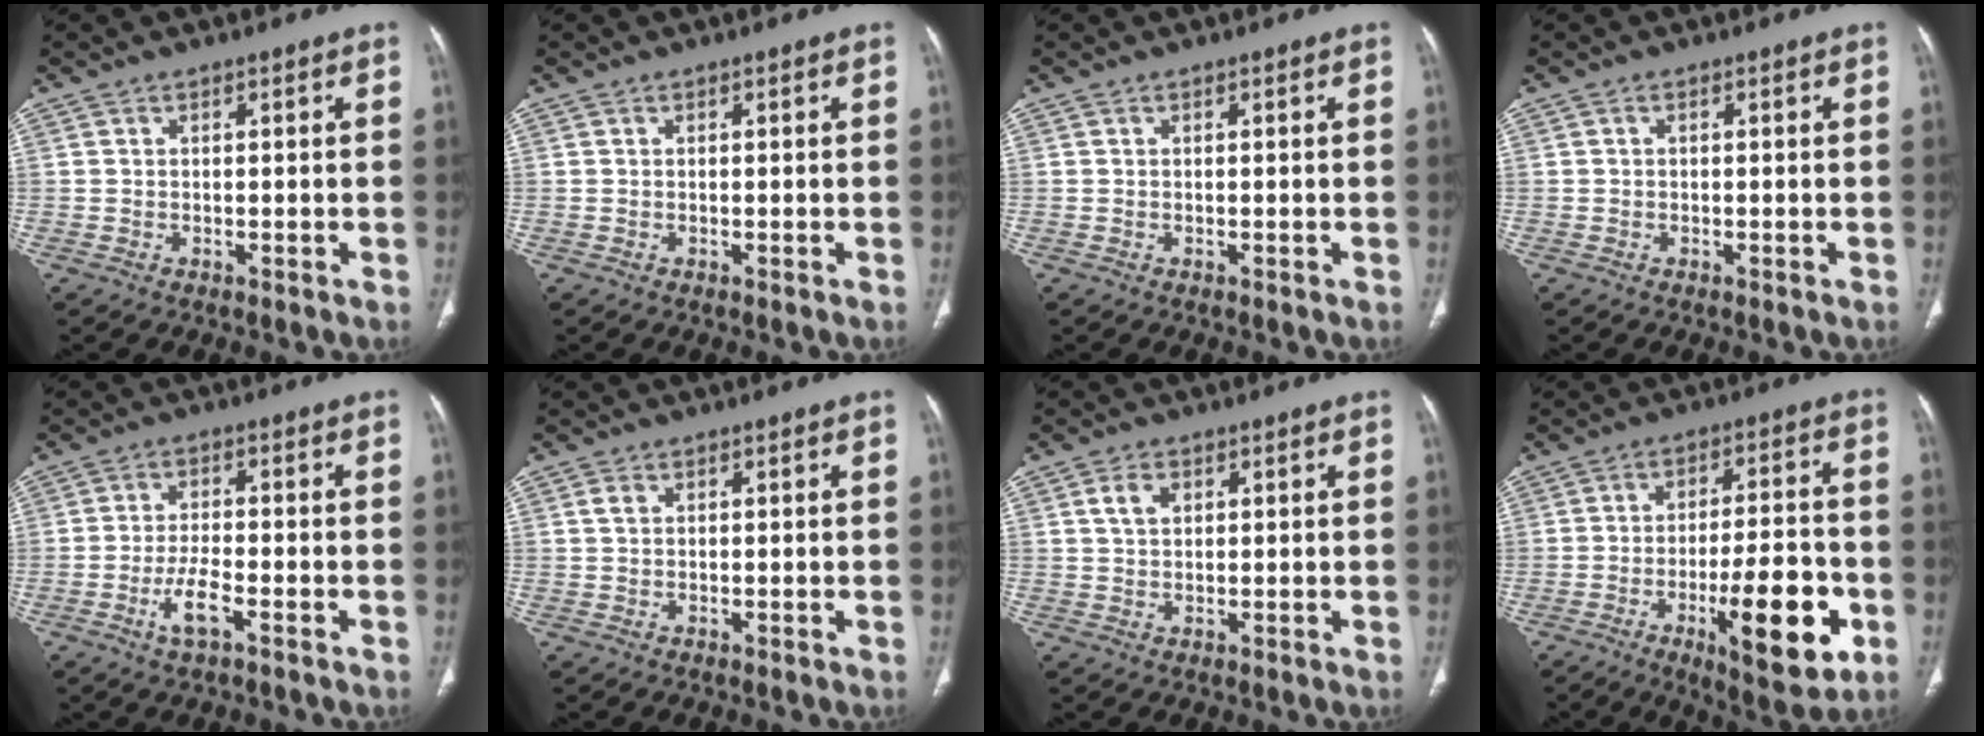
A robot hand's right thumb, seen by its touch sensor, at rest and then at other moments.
{"total": 0.0}
{"total": 0.0}
{"total": 0.0}
{"total": 5.2, "force": [-2.5, 1.4, 4.4], "torque": [-0.090, 0.011, -0.046]}
{"total": 1.2, "force": [0.4, 0.8, 0.8], "torque": [-0.016, 0.003, 0.007]}
{"total": 3.4, "force": [1.2, 2.3, 2.2], "torque": [-0.036, 0.000, 0.022]}
{"total": 17.4, "force": [-6.1, 5.3, 15.4], "torque": [-0.215, 0.020, -0.081]}